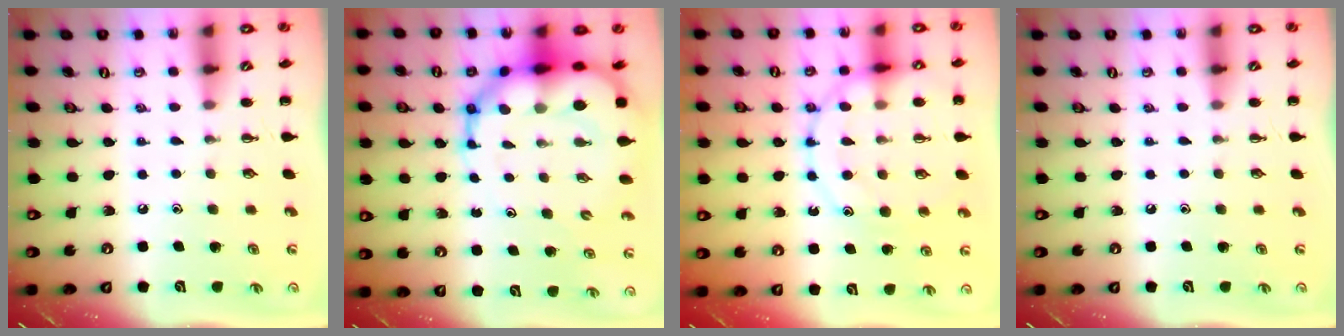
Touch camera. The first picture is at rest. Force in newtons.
{"total": 15.1, "press": 14.6, "slide": 3.9}
{"total": 15.7, "press": 15.5, "slide": 2.1}
{"total": 0.0}